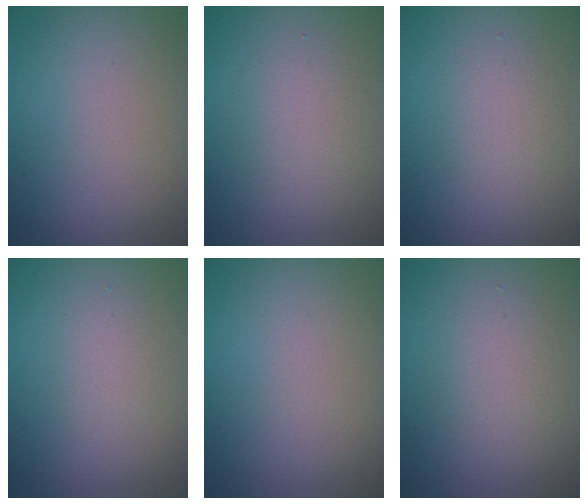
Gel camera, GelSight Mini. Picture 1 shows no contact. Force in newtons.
{"total": 2.5, "press": 2.4, "slide": 0.1}
{"total": 1.9, "press": 1.9, "slide": 0.0}
{"total": 1.3, "press": 1.3, "slide": 0.1}
{"total": 0.0}
{"total": 2.4, "press": 2.4, "slide": 0.1}